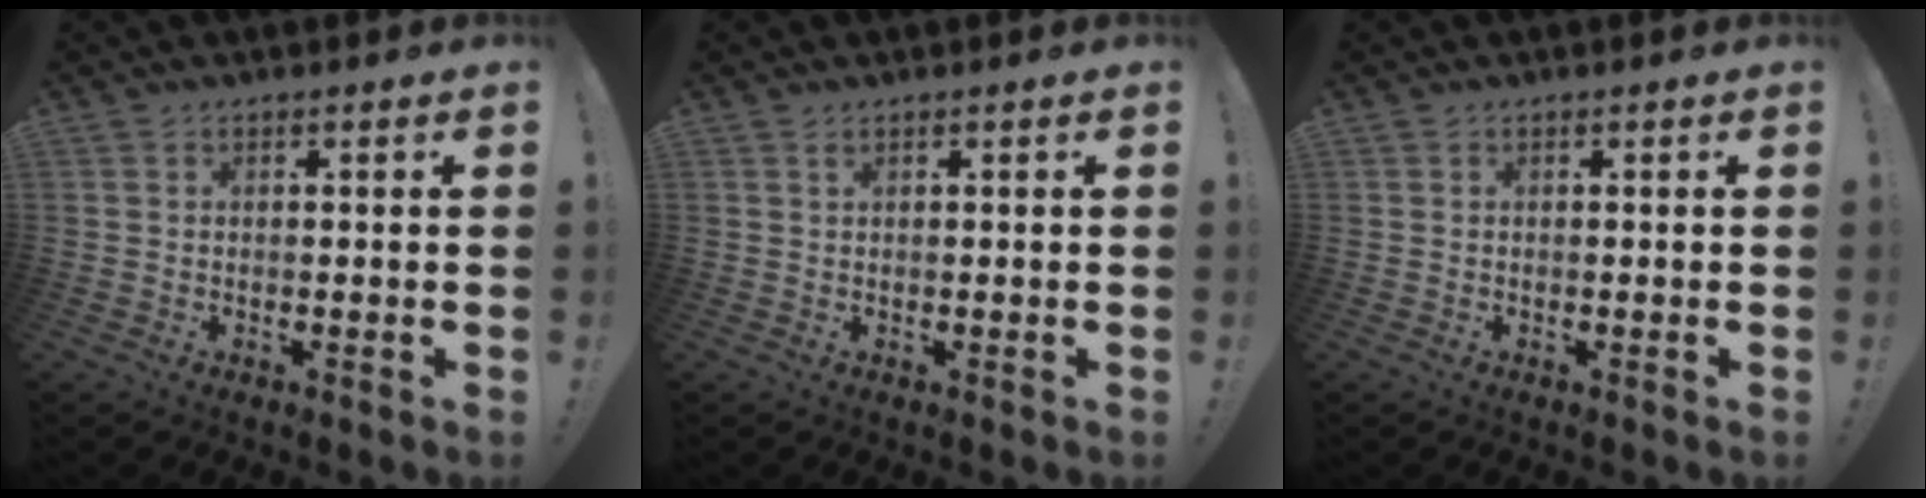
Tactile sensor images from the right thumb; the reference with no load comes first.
{"total": 0.7, "force": [0.5, 0.1, 0.4], "torque": [-0.006, -0.002, 0.009]}
{"total": 0.0}